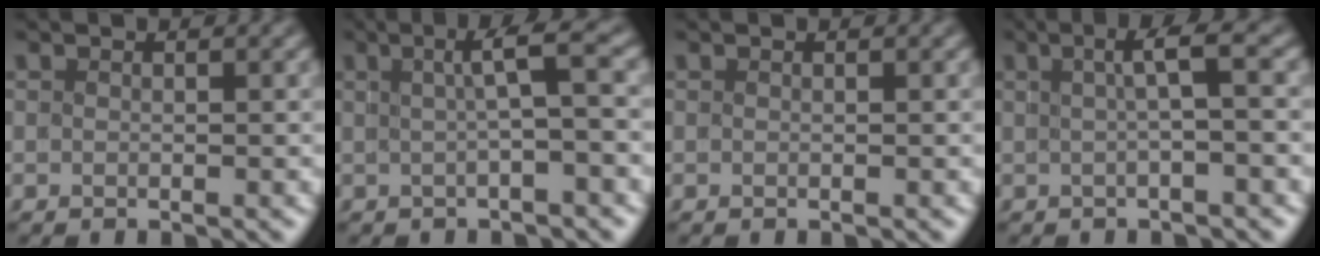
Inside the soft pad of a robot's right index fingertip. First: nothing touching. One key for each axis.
{"total": 2.6, "fx": 0.2, "fy": -0.6, "fz": 2.6, "tx": -0.026, "ty": 0.010, "tz": 0.006}
{"total": 0.0}
{"total": 2.3, "fx": 0.2, "fy": -0.5, "fz": 2.2, "tx": -0.026, "ty": 0.008, "tz": 0.006}